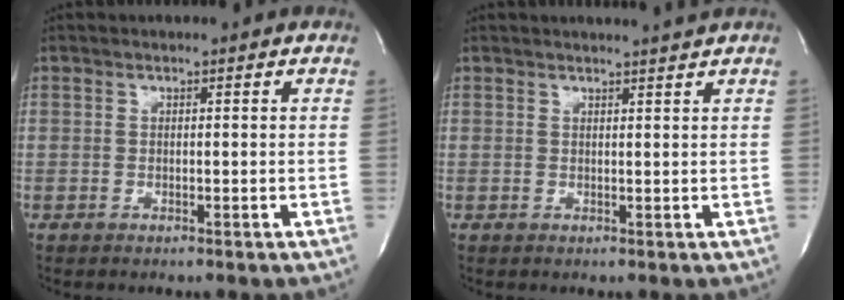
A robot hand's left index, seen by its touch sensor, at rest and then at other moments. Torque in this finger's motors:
{"motor_torque": [0.03, -0.03, -0.05, 0.00]}